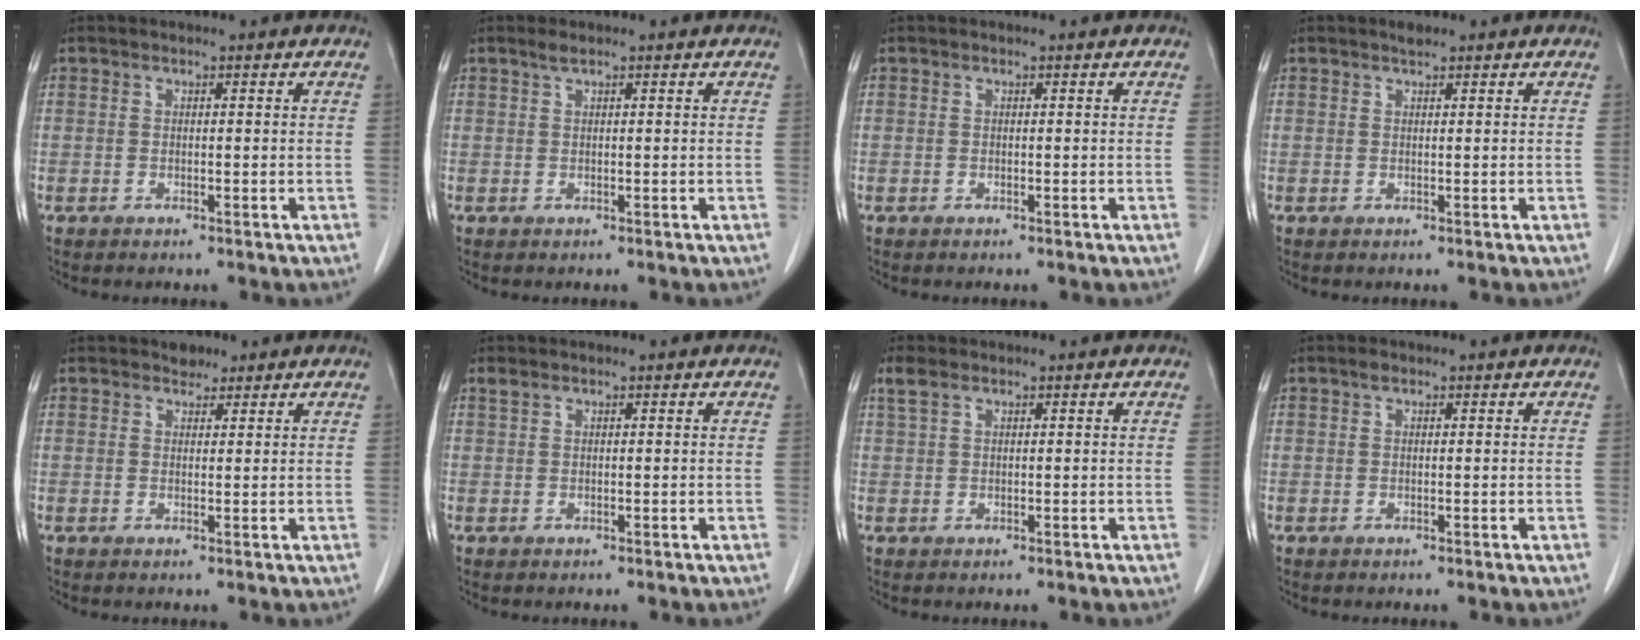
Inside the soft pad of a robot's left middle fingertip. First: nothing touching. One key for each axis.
{"total": 0.9, "fx": 0.7, "fy": -0.1, "fz": 0.5, "tx": -0.016, "ty": 0.002, "tz": 0.016}
{"total": 0.0}
{"total": 1.0, "fx": 0.8, "fy": 0.2, "fz": 0.4, "tx": -0.017, "ty": 0.001, "tz": 0.017}
{"total": 1.7, "fx": 1.4, "fy": 1.0, "fz": 0.2, "tx": -0.004, "ty": 0.000, "tz": 0.020}
{"total": 0.7, "fx": 0.6, "fy": 0.2, "fz": 0.3, "tx": -0.015, "ty": 0.011, "tz": 0.015}
{"total": 1.9, "fx": 1.3, "fy": 0.8, "fz": 1.2, "tx": -0.036, "ty": 0.016, "tz": 0.033}
{"total": 0.6, "fx": 0.4, "fy": 0.3, "fz": 0.3, "tx": -0.008, "ty": 0.003, "tz": 0.007}